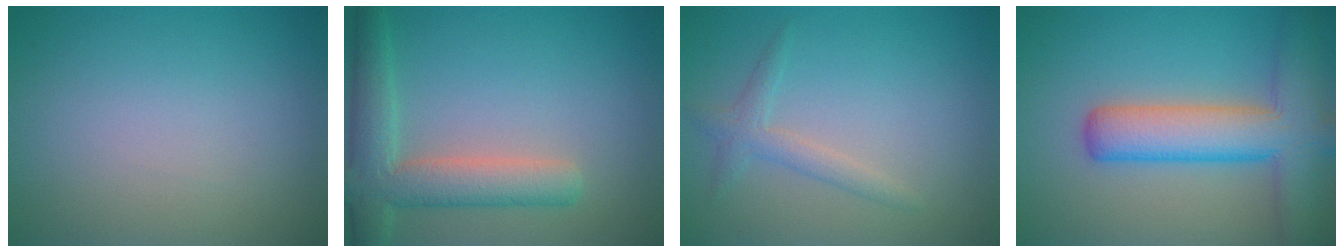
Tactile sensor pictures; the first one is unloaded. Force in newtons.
{"total": 5.7, "press": 5.7, "slide": 0.6}
{"total": 1.9, "press": 1.9, "slide": 0.0}
{"total": 8.1, "press": 8.1, "slide": 0.5}